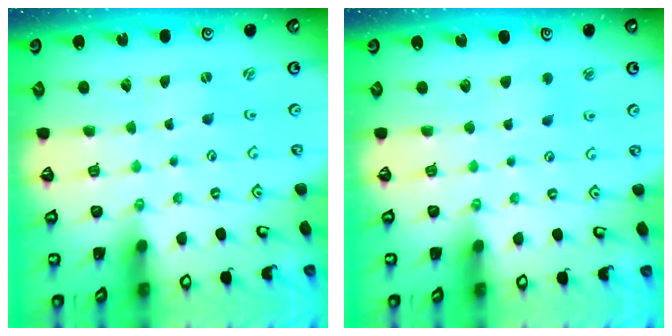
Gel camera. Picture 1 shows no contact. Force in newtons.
{"total": 3.2, "press": 3.2, "slide": 0.4}